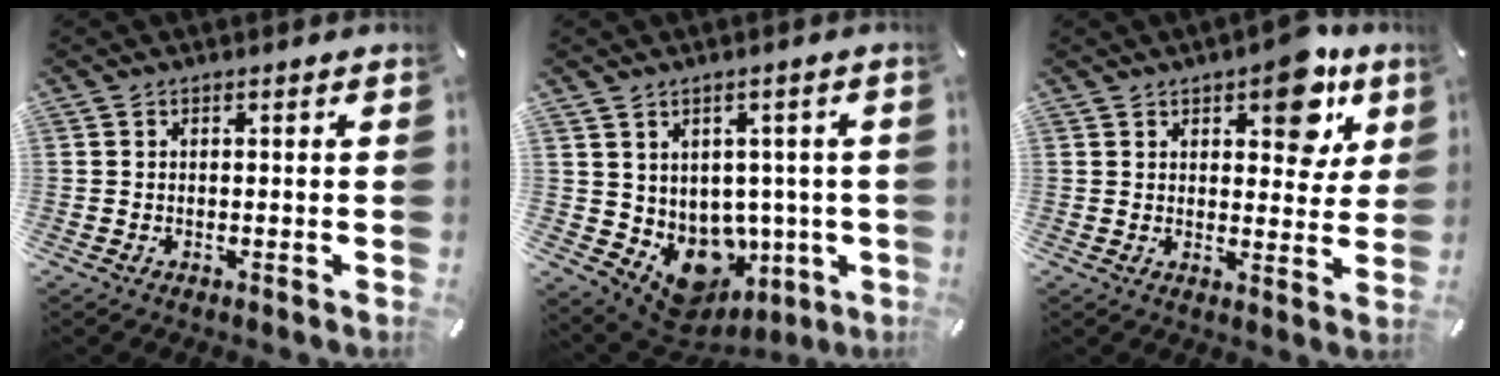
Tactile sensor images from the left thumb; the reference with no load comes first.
{"total": 8.4, "force": [-1.2, 7.5, 3.6], "torque": [-0.061, -0.027, -0.001]}
{"total": 10.8, "force": [6.1, 5.6, 7.0], "torque": [-0.062, -0.038, 0.098]}